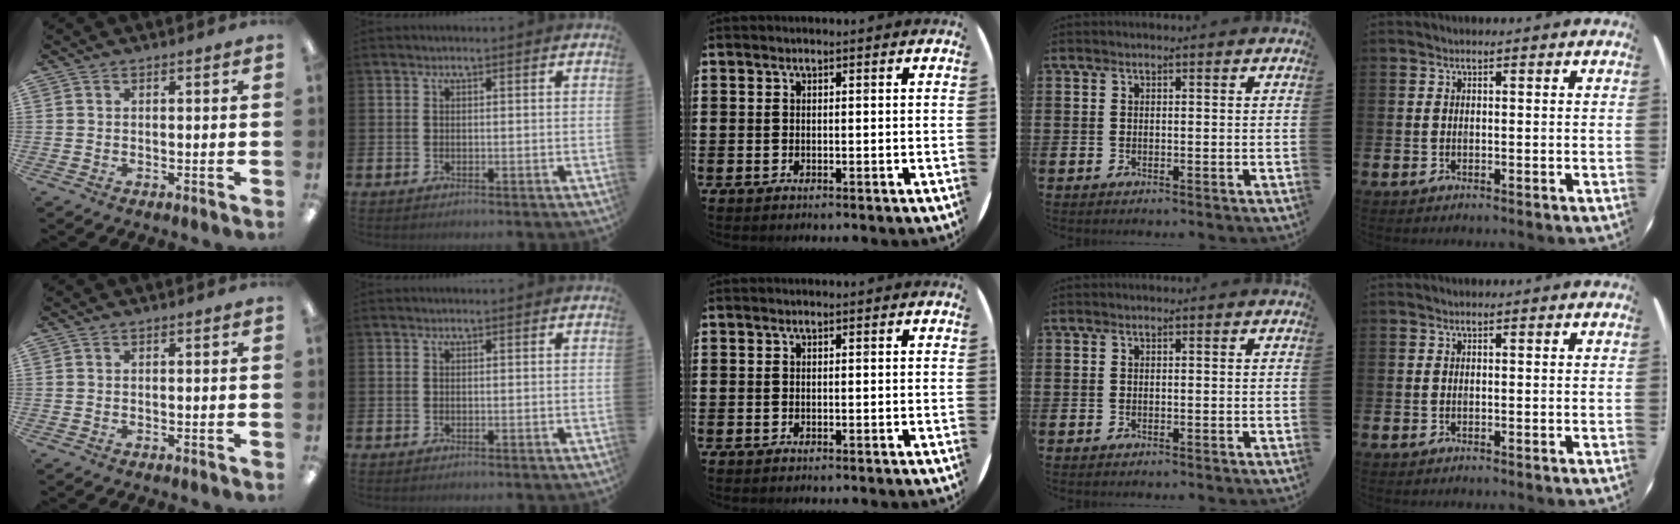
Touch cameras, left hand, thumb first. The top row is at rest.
{}